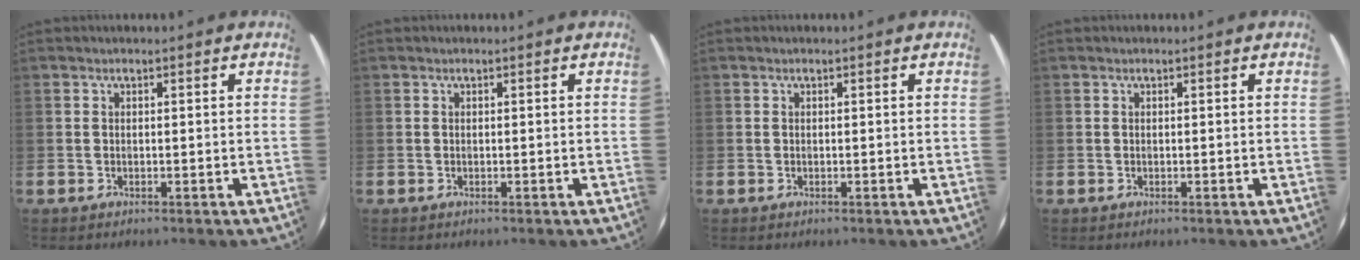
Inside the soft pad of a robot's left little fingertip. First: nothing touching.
{"total": 0.0}
{"total": 0.0}
{"total": 0.0}